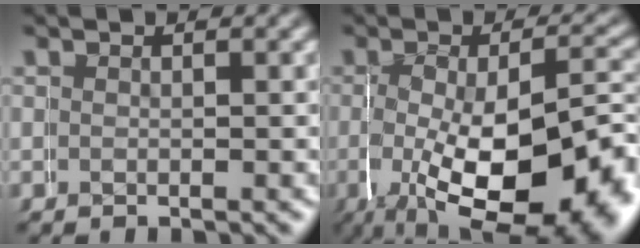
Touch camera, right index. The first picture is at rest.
{"total": 13.7, "force": [-3.0, 6.3, 11.8], "torque": [-0.195, -0.043, -0.016]}